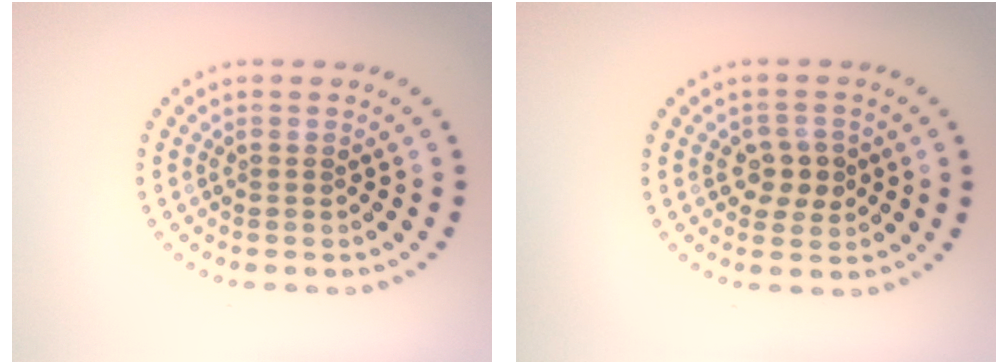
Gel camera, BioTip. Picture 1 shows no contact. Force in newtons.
{"total": 2.6, "press": 2.5, "slide": 0.5}